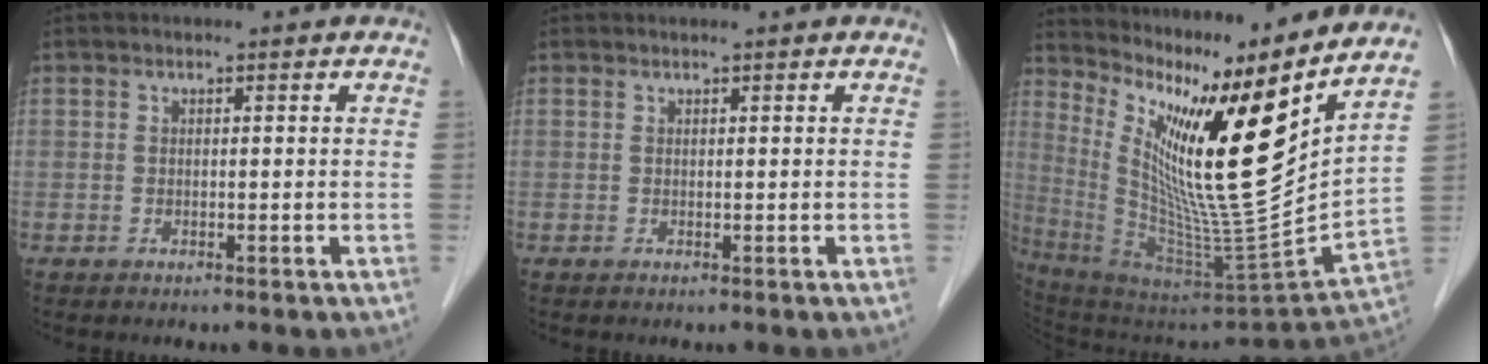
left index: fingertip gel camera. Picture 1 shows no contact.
{"total": 0.5, "force": [0.5, 0.0, 0.3], "torque": [-0.004, 0.009, 0.010]}
{"total": 21.1, "force": [10.6, 0.0, 18.3], "torque": [-0.300, -0.016, 0.178]}